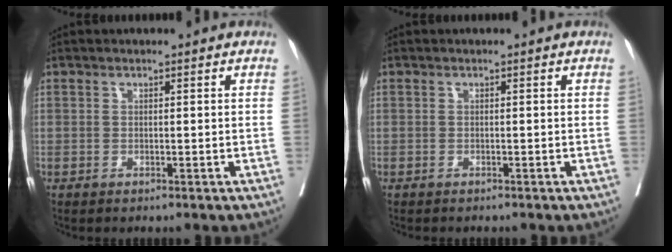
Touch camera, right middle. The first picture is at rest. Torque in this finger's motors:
{"motor_torque": [-0.13, 0.14, 0.00, 0.00]}